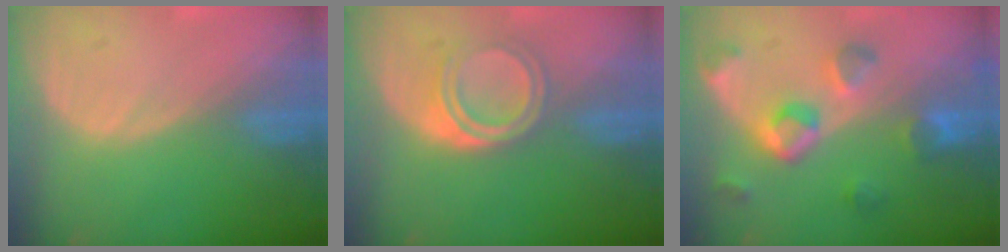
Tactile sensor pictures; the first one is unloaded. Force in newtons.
{"total": 5.3, "press": 4.5, "slide": 2.8}
{"total": 7.3, "press": 7.3, "slide": 0.8}